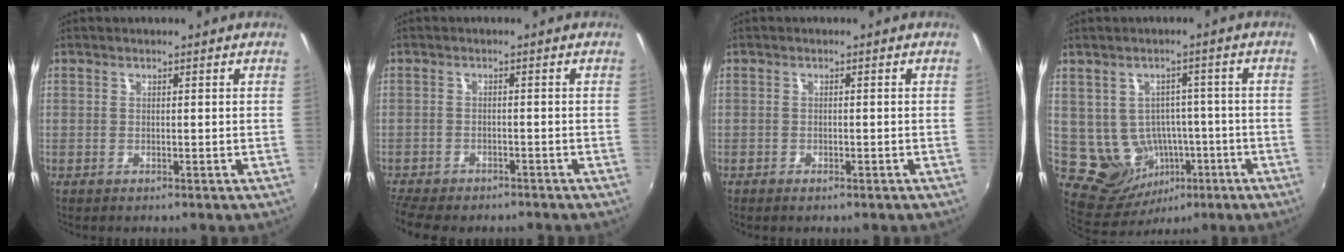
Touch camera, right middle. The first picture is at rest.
{"total": 7.9, "force": [-6.8, 2.2, 3.2], "torque": [-0.086, -0.030, -0.112]}
{"total": 0.9, "force": [-0.4, 0.6, 0.6], "torque": [-0.013, -0.004, -0.009]}
{"total": 10.3, "force": [-2.1, 9.3, 4.0], "torque": [-0.092, 0.009, 0.002]}